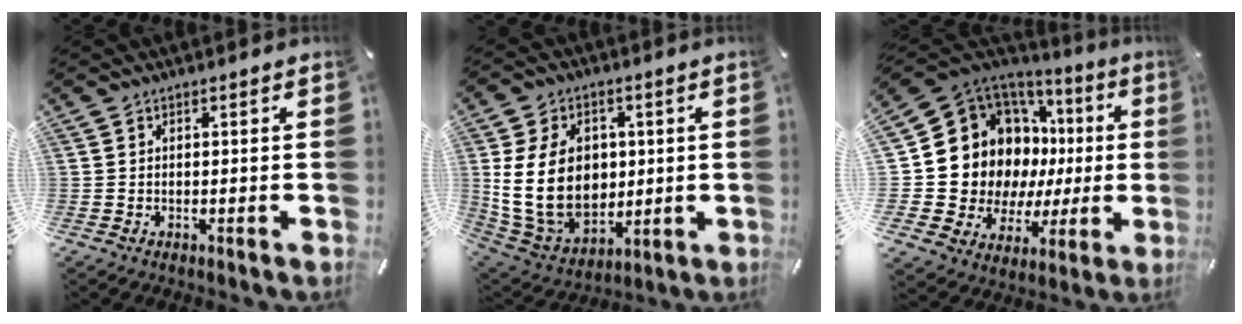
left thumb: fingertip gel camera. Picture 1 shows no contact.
{"total": 17.9, "force": [1.7, 13.8, 11.3], "torque": [-0.235, -0.009, 0.036]}
{"total": 17.6, "force": [4.5, 14.5, 9.0], "torque": [-0.163, -0.057, 0.111]}